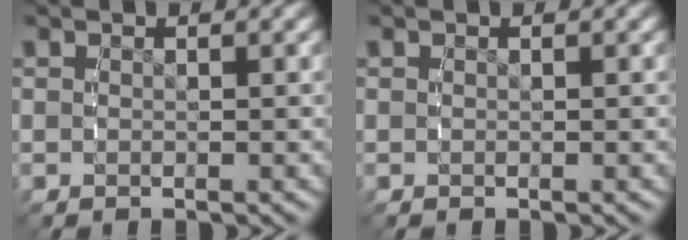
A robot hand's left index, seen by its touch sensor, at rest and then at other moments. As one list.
[{"total": 0.0}]